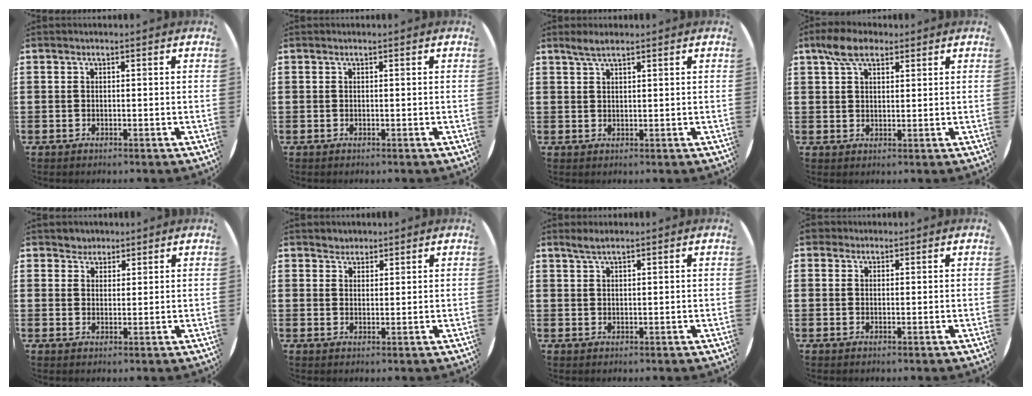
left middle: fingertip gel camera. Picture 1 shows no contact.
{"total": 0.0}
{"total": 2.1, "force": [1.8, 0.2, 1.1], "torque": [-0.024, 0.004, 0.032]}
{"total": 5.3, "force": [3.7, 2.6, 2.7], "torque": [-0.052, 0.005, 0.068]}
{"total": 2.2, "force": [1.9, 1.1, -0.2], "torque": [0.000, 0.007, 0.038]}
{"total": 1.9, "force": [1.8, 0.8, -0.2], "torque": [0.002, 0.004, 0.035]}
{"total": 1.8, "force": [1.5, 0.2, 0.9], "torque": [-0.019, 0.003, 0.027]}
{"total": 1.4, "force": [1.1, 0.8, 0.2], "torque": [0.002, 0.004, 0.020]}